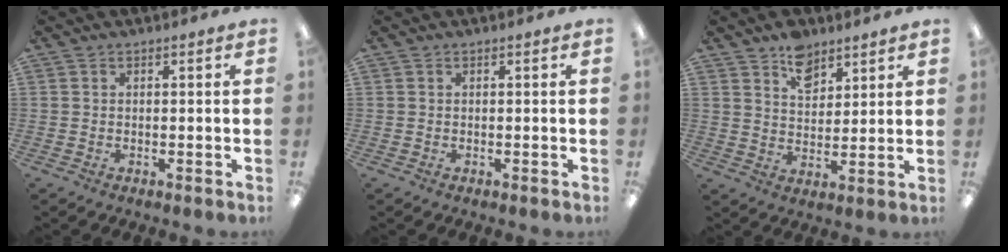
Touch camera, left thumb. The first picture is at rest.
{"total": 0.0}
{"total": 7.9, "force": [5.7, 4.7, 2.9], "torque": [-0.029, -0.030, 0.100]}